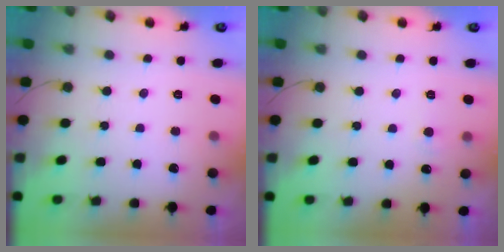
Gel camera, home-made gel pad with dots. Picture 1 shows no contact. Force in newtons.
{"total": 3.7, "press": 3.7, "slide": 0.5}